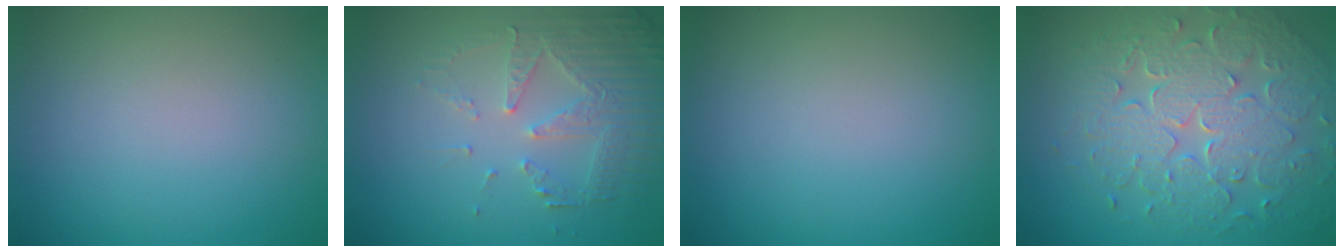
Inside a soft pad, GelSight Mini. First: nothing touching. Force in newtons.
{"total": 5.4, "press": 3.7, "slide": 3.9}
{"total": 0.0}
{"total": 8.1, "press": 5.8, "slide": 5.7}